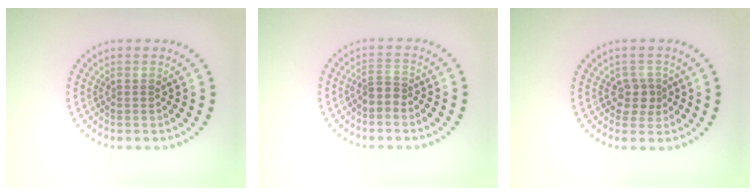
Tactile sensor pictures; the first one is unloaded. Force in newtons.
{"total": 1.8, "press": 1.3, "slide": 1.2}
{"total": 1.9, "press": 1.6, "slide": 1.0}